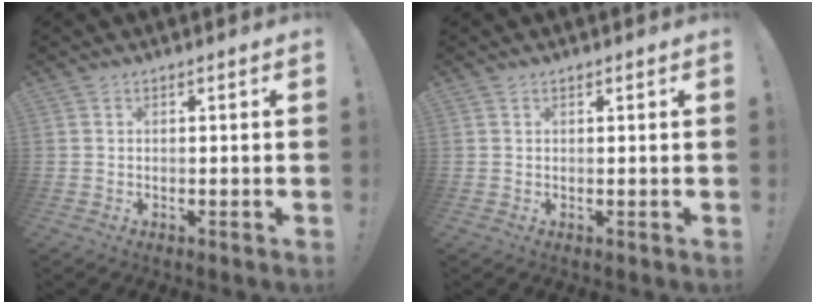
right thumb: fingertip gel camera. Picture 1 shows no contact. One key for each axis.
{"total": 0.0}